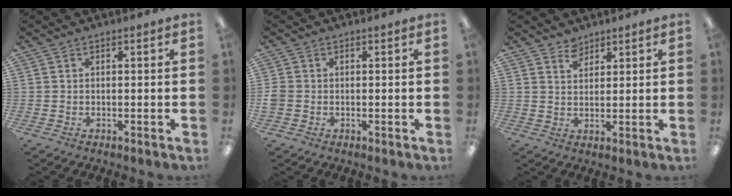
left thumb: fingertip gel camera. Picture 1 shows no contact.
{"total": 1.9, "force": [-0.3, 1.7, 0.8], "torque": [-0.014, 0.004, -0.005]}
{"total": 3.6, "force": [3.1, 1.7, 0.6], "torque": [-0.010, -0.014, 0.060]}